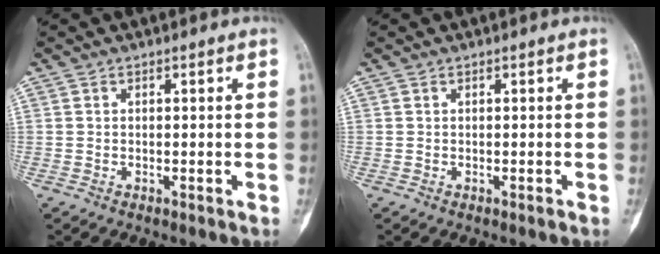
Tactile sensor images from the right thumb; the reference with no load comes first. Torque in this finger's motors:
{"motor_torque": [0.25, -0.08, -0.01, -0.30, 0.04]}